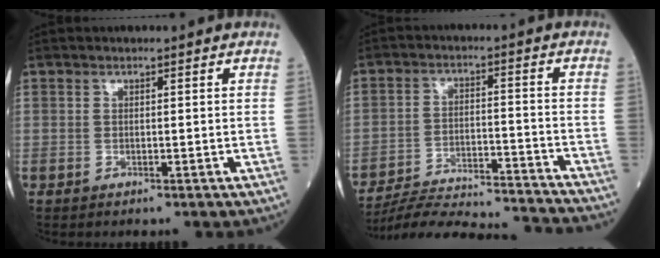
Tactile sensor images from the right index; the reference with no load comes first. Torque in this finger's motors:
{"motor_torque": [-0.86, -0.71, -0.11, -0.19]}